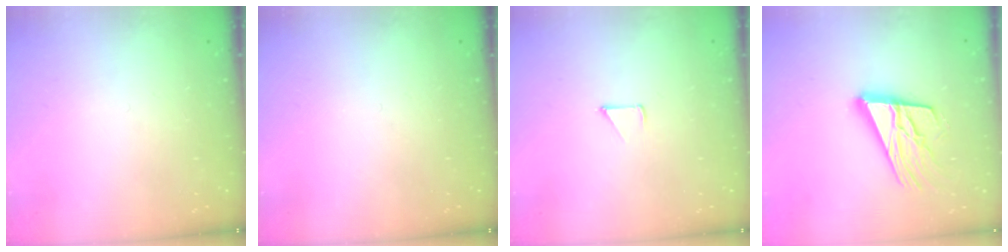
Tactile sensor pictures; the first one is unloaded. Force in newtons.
{"total": 0.0}
{"total": 3.3, "press": 3.3, "slide": 0.3}
{"total": 18.2, "press": 17.7, "slide": 4.2}